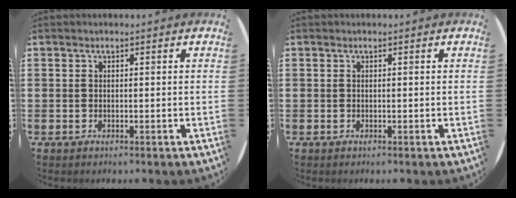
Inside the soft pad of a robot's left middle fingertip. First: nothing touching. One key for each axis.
{"total": 0.0}